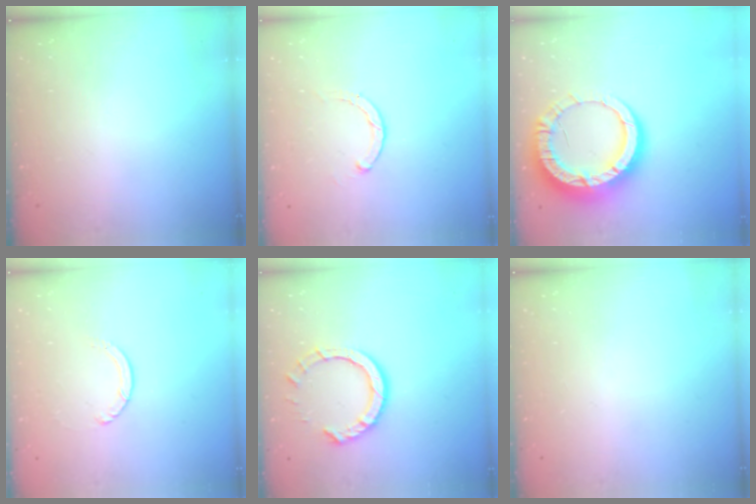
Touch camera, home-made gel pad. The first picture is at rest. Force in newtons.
{"total": 1.1, "press": 1.0, "slide": 0.3}
{"total": 17.7, "press": 17.7, "slide": 1.5}
{"total": 1.1, "press": 1.1, "slide": 0.1}
{"total": 8.6, "press": 8.5, "slide": 0.6}
{"total": 0.0}